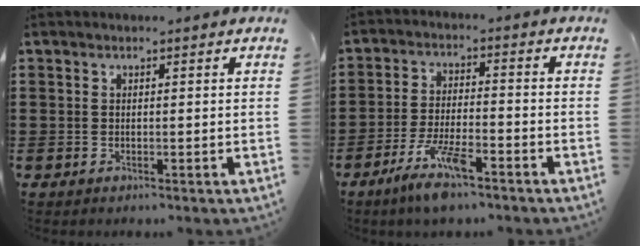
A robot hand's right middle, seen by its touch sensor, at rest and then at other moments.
{"total": 7.7, "force": [-5.1, 1.5, 5.7], "torque": [-0.123, -0.012, -0.094]}